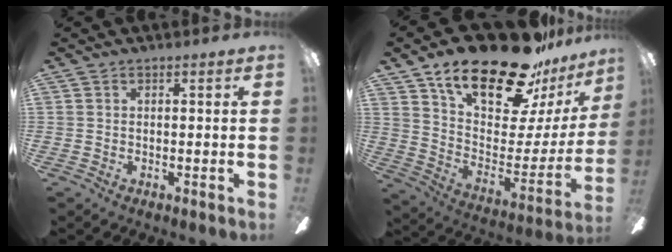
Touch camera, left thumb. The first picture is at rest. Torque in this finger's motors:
{"motor_torque": [0.54, 0.53, 1.70, -1.07, 0.12]}